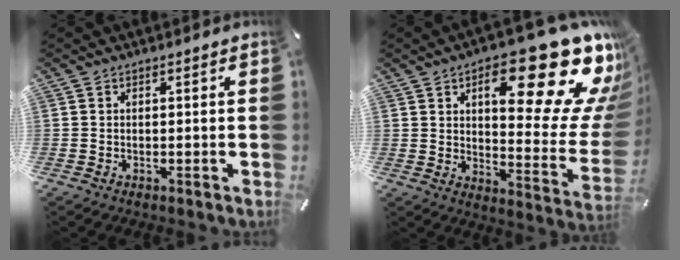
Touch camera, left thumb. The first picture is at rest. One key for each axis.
{"total": 27.4, "fx": 14.4, "fy": 10.2, "fz": 21.0, "tx": -0.273, "ty": -0.105, "tz": 0.231}